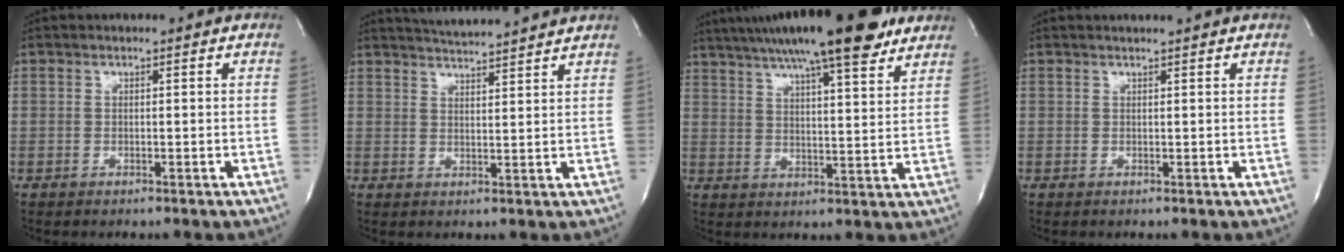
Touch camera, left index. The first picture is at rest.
{"total": 8.3, "force": [7.9, -0.7, 2.4], "torque": [-0.052, 0.008, 0.112]}
{"total": 21.0, "force": [16.0, 2.8, 13.2], "torque": [-0.223, 0.029, 0.227]}
{"total": 1.5, "force": [1.4, -0.3, 0.4], "torque": [-0.007, 0.005, 0.020]}